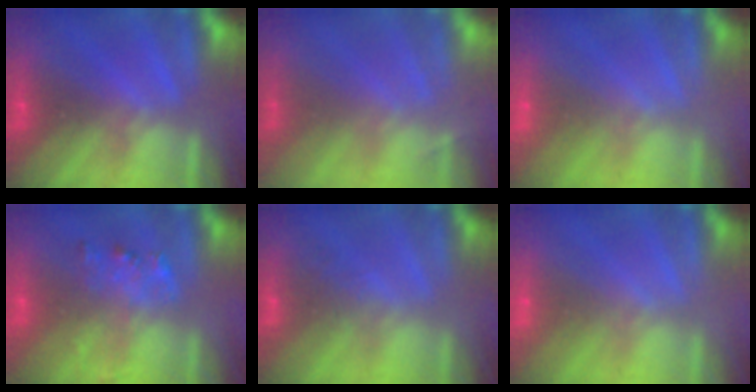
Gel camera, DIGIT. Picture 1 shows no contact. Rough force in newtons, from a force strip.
{"total": 1.9}
{"total": 1.5}
{"total": 2.1}
{"total": 2.7}
{"total": 1.5}